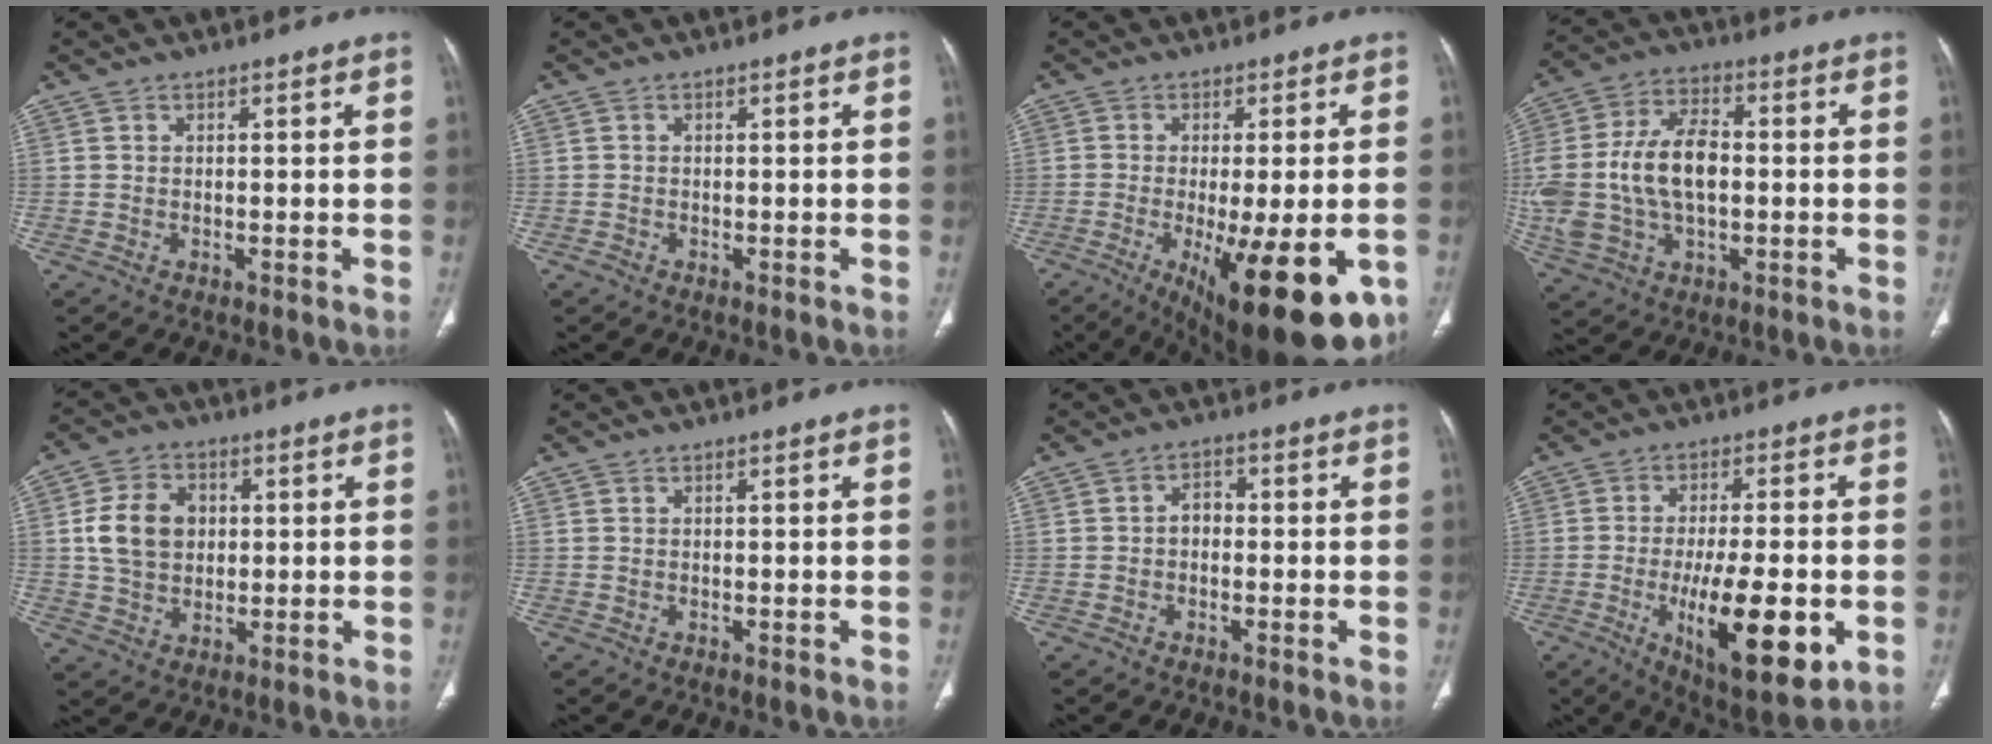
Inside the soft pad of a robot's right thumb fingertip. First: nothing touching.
{"total": 0.5, "force": [-0.4, 0.3, 0.1], "torque": [-0.002, 0.001, -0.010]}
{"total": 19.3, "force": [-7.4, 6.2, 16.7], "torque": [-0.200, -0.021, -0.091]}
{"total": 17.8, "force": [-0.7, 11.0, 13.9], "torque": [-0.295, 0.022, -0.008]}
{"total": 9.8, "force": [1.2, 7.7, 6.0], "torque": [-0.087, 0.003, 0.022]}
{"total": 0.0}
{"total": 2.7, "force": [-0.5, 2.0, 1.8], "torque": [-0.015, 0.014, -0.017]}
{"total": 17.4, "force": [-4.9, 5.6, 15.7], "torque": [-0.240, -0.011, -0.065]}